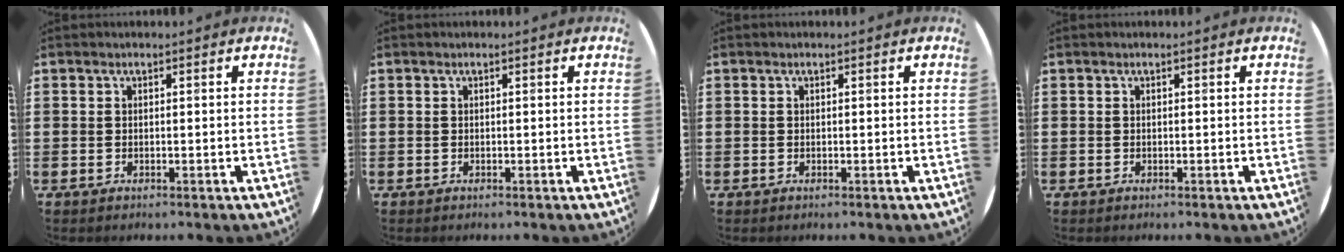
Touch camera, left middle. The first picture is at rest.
{"total": 0.0}
{"total": 0.0}
{"total": 0.0}